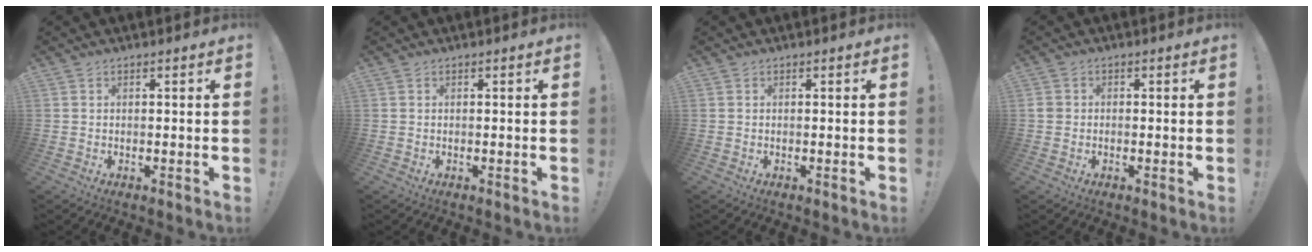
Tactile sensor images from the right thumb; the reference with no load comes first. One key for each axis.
{"total": 0.0}
{"total": 0.0}
{"total": 1.9, "fx": -0.4, "fy": 1.8, "fz": 0.5, "tx": -0.015, "ty": 0.010, "tz": -0.005}